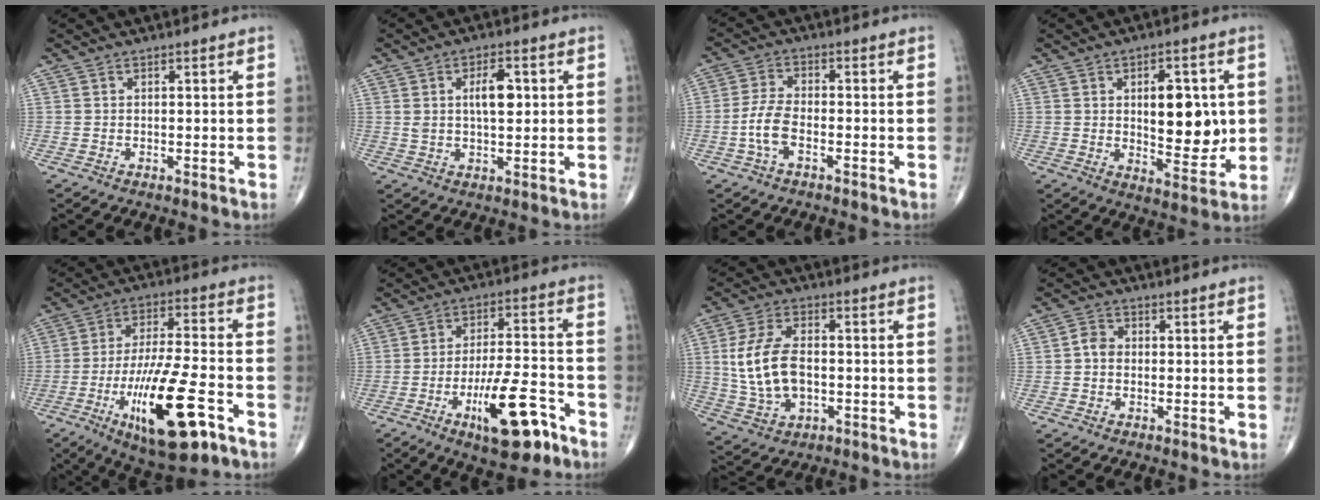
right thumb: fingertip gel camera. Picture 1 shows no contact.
{"total": 6.3, "force": [1.4, 2.8, 5.5], "torque": [-0.084, -0.003, 0.023]}
{"total": 5.4, "force": [-2.0, 2.5, 4.4], "torque": [-0.102, 0.019, -0.040]}
{"total": 12.5, "force": [1.4, 6.2, 10.7], "torque": [-0.117, -0.018, 0.028]}
{"total": 19.6, "force": [-8.3, 5.8, 16.8], "torque": [-0.309, 0.022, -0.130]}
{"total": 15.0, "force": [-7.7, 4.9, 11.9], "torque": [-0.184, 0.045, -0.117]}
{"total": 11.9, "force": [-0.5, 7.1, 9.5], "torque": [-0.186, 0.009, -0.005]}
{"total": 2.6, "force": [-0.4, 2.1, 1.5], "torque": [-0.020, 0.010, -0.015]}